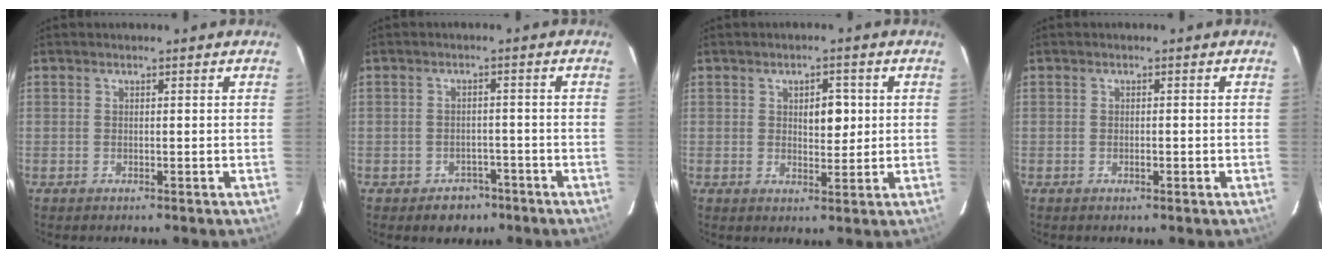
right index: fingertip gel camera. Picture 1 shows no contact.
{"total": 3.9, "force": [-2.5, 2.9, 1.0], "torque": [-0.011, 0.011, -0.028]}
{"total": 4.1, "force": [0.9, 2.0, 3.4], "torque": [-0.048, 0.003, 0.016]}
{"total": 1.0, "force": [-0.4, 0.3, 0.8], "torque": [-0.016, 0.000, -0.006]}